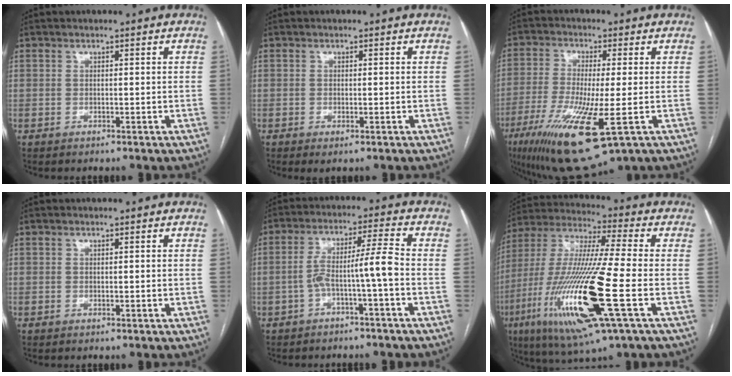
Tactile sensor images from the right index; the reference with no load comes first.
{"total": 1.3, "force": [-0.7, 0.3, 1.0], "torque": [-0.015, -0.003, -0.008]}
{"total": 15.2, "force": [-6.3, 1.9, 13.8], "torque": [-0.275, -0.047, -0.106]}
{"total": 0.0}
{"total": 6.7, "force": [-2.3, -0.7, 6.3], "torque": [-0.114, 0.028, -0.037]}
{"total": 22.8, "force": [-6.9, 1.7, 21.7], "torque": [-0.476, -0.038, -0.130]}